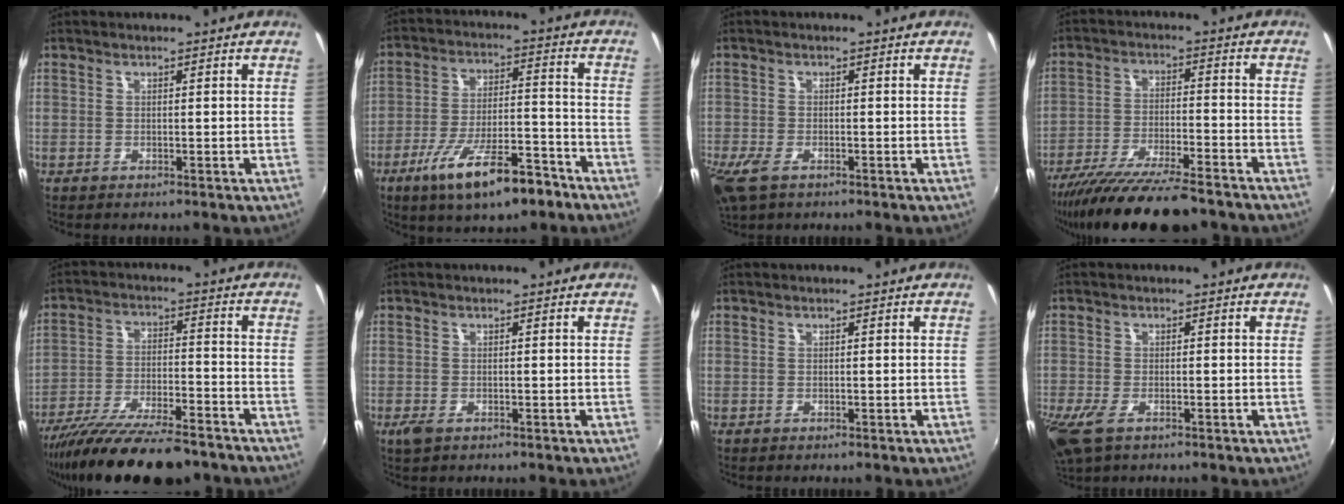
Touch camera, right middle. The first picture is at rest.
{"total": 14.8, "force": [-9.5, 3.9, 10.7], "torque": [-0.199, -0.015, -0.152]}
{"total": 5.7, "force": [-3.4, 2.7, 3.7], "torque": [-0.092, -0.021, -0.065]}
{"total": 17.5, "force": [-14.6, 2.8, 9.3], "torque": [-0.182, -0.039, -0.236]}
{"total": 18.9, "force": [-15.5, 4.1, 10.1], "torque": [-0.194, -0.042, -0.248]}
{"total": 2.1, "force": [-1.1, 1.0, 1.4], "torque": [-0.029, -0.007, -0.020]}
{"total": 0.0}
{"total": 6.3, "force": [-3.6, 2.9, 4.3], "torque": [-0.105, -0.025, -0.067]}